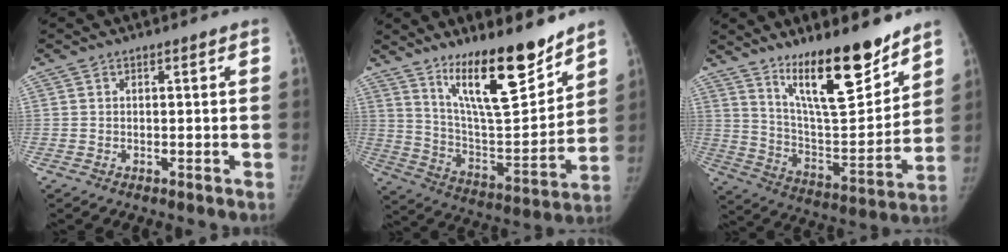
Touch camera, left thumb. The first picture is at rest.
{"total": 19.2, "force": [13.7, 4.9, 12.6], "torque": [-0.162, -0.098, 0.237]}
{"total": 18.7, "force": [13.5, 4.8, 12.0], "torque": [-0.148, -0.099, 0.232]}